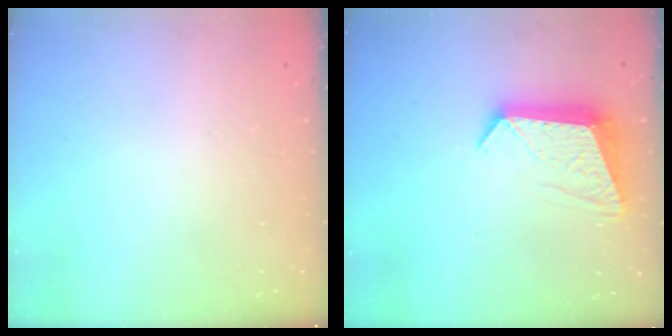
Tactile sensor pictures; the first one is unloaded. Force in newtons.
{"total": 12.1, "press": 12.1, "slide": 1.0}